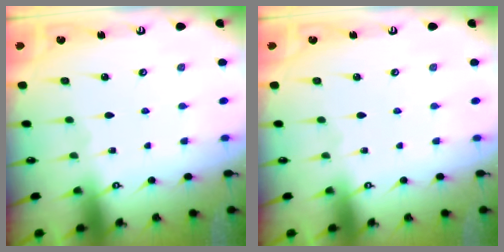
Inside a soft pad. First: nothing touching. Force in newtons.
{"total": 0.0}